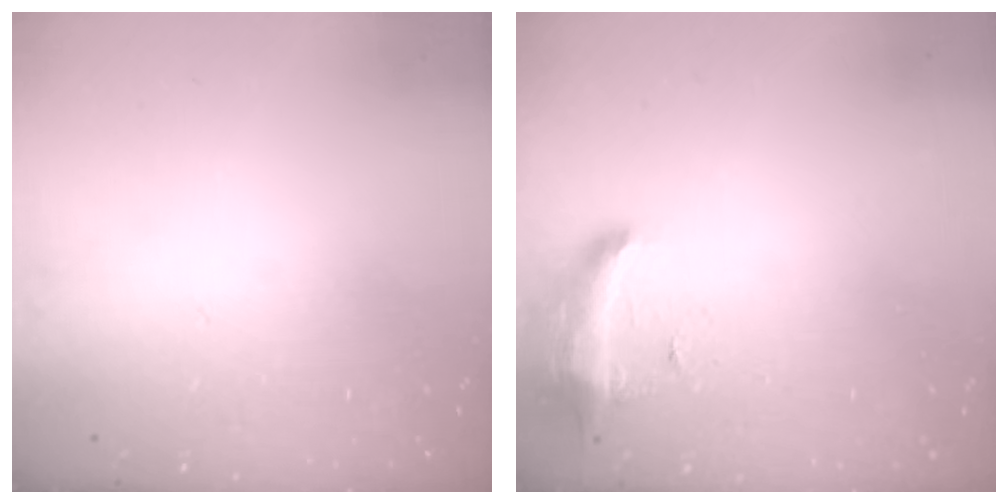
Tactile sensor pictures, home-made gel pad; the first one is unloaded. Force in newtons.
{"total": 12.2, "press": 9.7, "slide": 7.4}